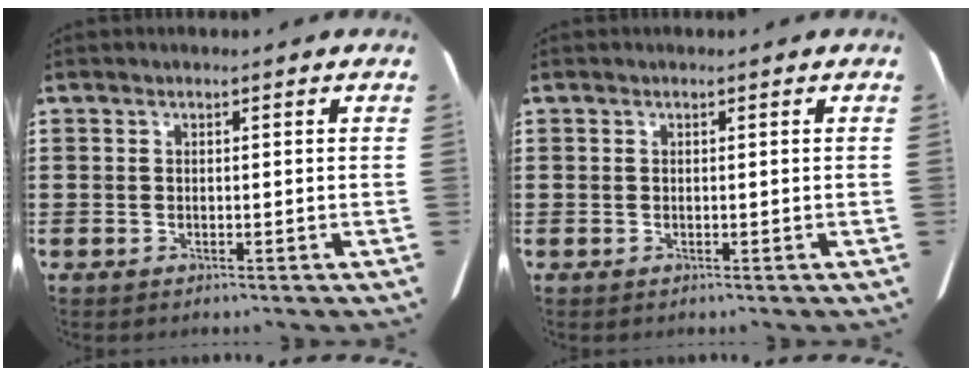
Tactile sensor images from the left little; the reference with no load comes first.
{"total": 0.0}